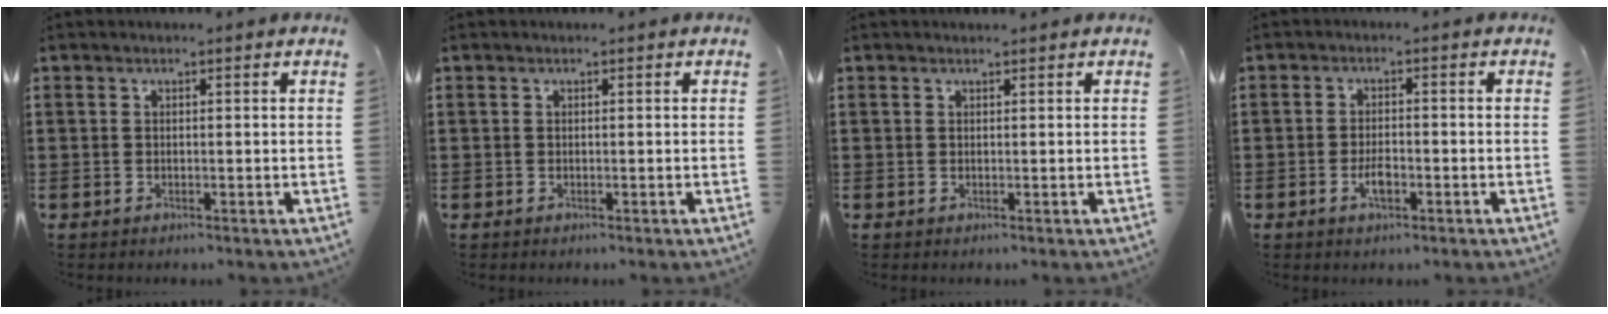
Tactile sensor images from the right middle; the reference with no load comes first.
{"total": 0.0}
{"total": 0.0}
{"total": 3.2, "force": [-1.4, 1.1, 2.6], "torque": [-0.056, -0.001, -0.027]}